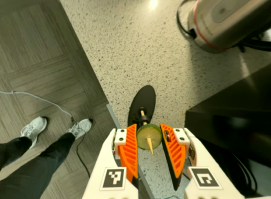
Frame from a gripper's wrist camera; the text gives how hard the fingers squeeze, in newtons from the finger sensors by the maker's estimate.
{"total": 7.7, "left": 7.9, "right": 7.6}